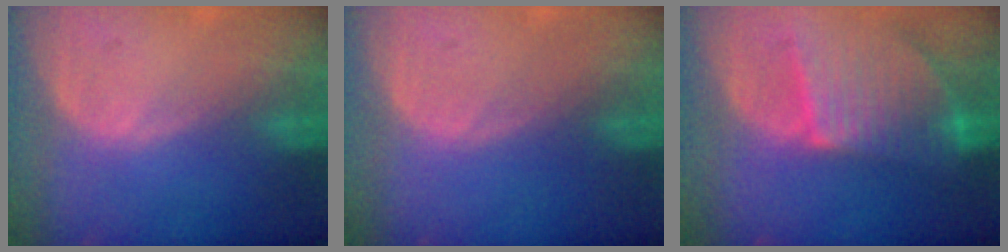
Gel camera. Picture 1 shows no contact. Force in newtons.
{"total": 0.0}
{"total": 9.4, "press": 8.2, "slide": 4.6}